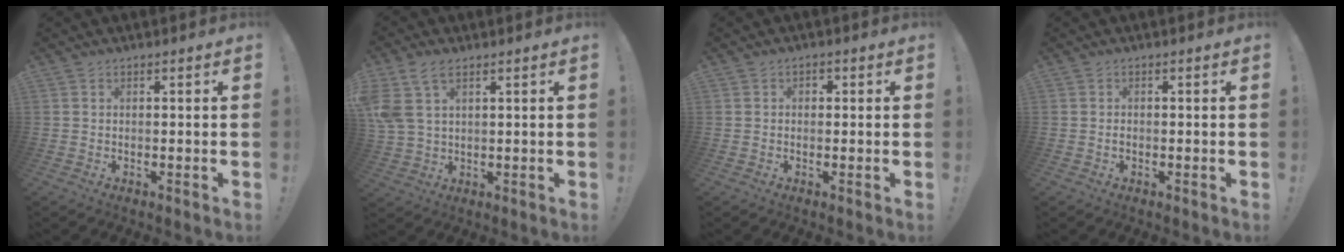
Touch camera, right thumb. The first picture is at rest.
{"total": 9.6, "force": [4.8, 5.3, 6.3], "torque": [-0.123, -0.015, 0.095]}
{"total": 1.6, "force": [-0.8, 1.1, 0.8], "torque": [-0.010, 0.006, -0.016]}
{"total": 0.7, "force": [-0.5, 0.4, 0.3], "torque": [-0.006, 0.002, -0.009]}